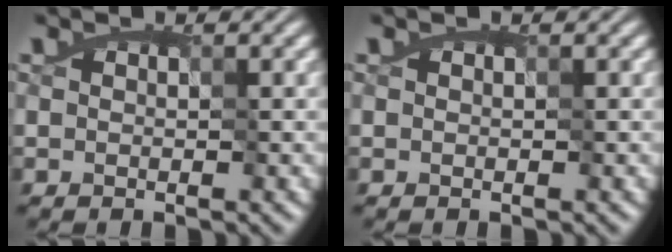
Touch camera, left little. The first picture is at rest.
{"total": 0.0}